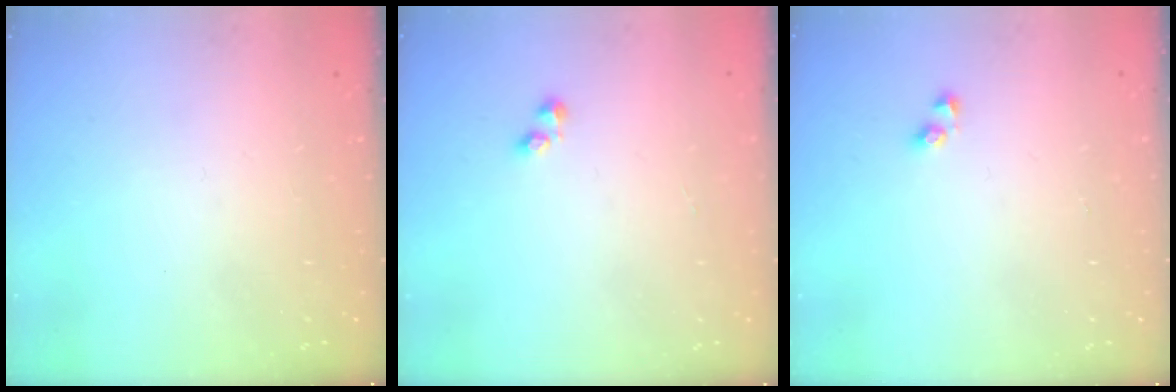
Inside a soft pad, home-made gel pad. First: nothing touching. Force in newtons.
{"total": 1.6, "press": 1.5, "slide": 0.4}
{"total": 2.9, "press": 2.7, "slide": 1.1}